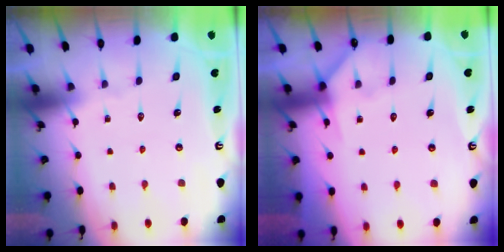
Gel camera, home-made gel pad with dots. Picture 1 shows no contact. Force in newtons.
{"total": 4.9, "press": 4.8, "slide": 0.7}